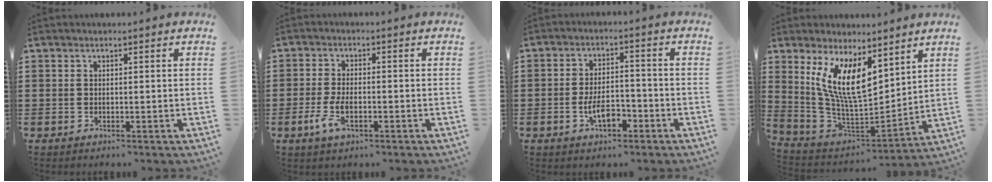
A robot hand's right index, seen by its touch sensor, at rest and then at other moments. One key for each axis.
{"total": 4.6, "fx": -1.6, "fy": 2.1, "fz": 3.9, "tx": -0.095, "ty": -0.007, "tz": -0.034}
{"total": 5.4, "fx": -2.4, "fy": 2.3, "fz": 4.3, "tx": -0.083, "ty": 0.006, "tz": -0.045}
{"total": 11.1, "fx": 5.2, "fy": 4.0, "fz": 9.0, "tx": -0.201, "ty": -0.031, "tz": 0.096}